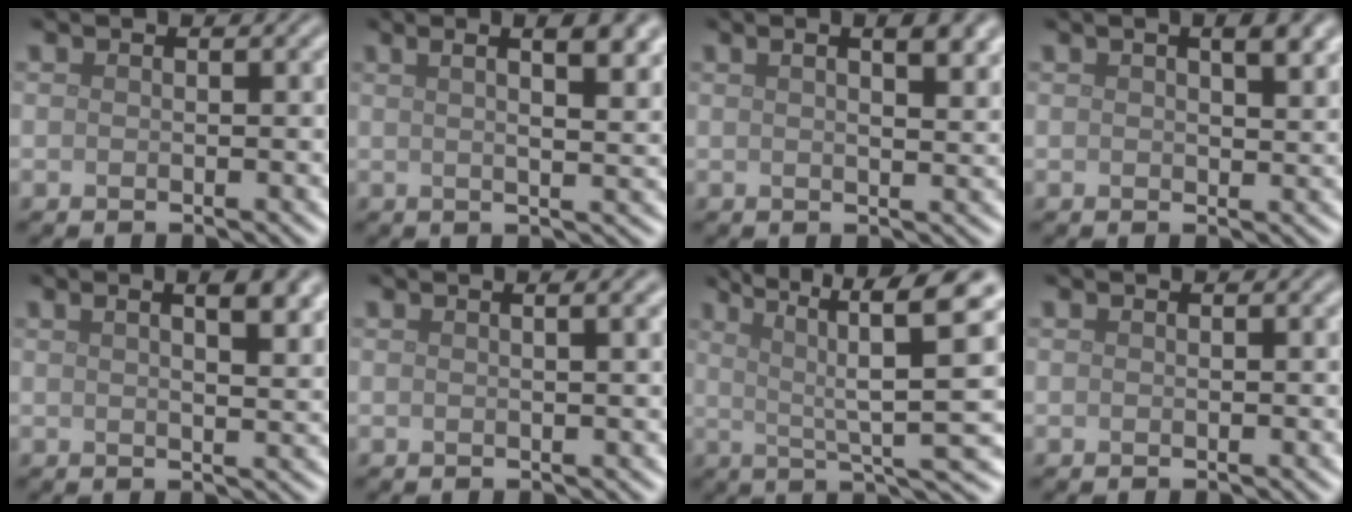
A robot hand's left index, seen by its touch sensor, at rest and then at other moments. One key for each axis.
{"total": 9.0, "fx": 4.0, "fy": 3.3, "fz": 7.4, "tx": -0.058, "ty": 0.037, "tz": 0.028}
{"total": 4.9, "fx": 2.4, "fy": 1.7, "fz": 3.9, "tx": -0.032, "ty": 0.015, "tz": 0.016}
{"total": 2.9, "fx": 1.4, "fy": 1.1, "fz": 2.3, "tx": -0.031, "ty": 0.001, "tz": 0.025}
{"total": 5.9, "fx": 2.9, "fy": 2.1, "fz": 4.7, "tx": -0.040, "ty": 0.023, "tz": 0.021}
{"total": 3.0, "fx": 1.2, "fy": 1.2, "fz": 2.5, "tx": -0.018, "ty": 0.011, "tz": -0.004}
{"total": 10.7, "fx": 3.3, "fy": 2.1, "fz": 9.9, "tx": -0.144, "ty": 0.024, "tz": 0.055}
{"total": 0.0}